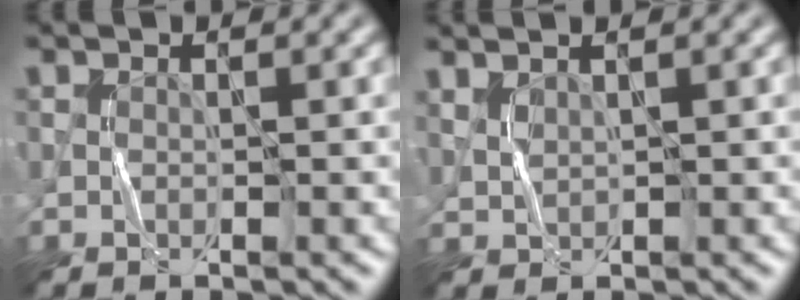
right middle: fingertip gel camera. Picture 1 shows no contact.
{"total": 1.1, "force": [1.0, 0.2, 0.4], "torque": [-0.013, 0.003, 0.026]}